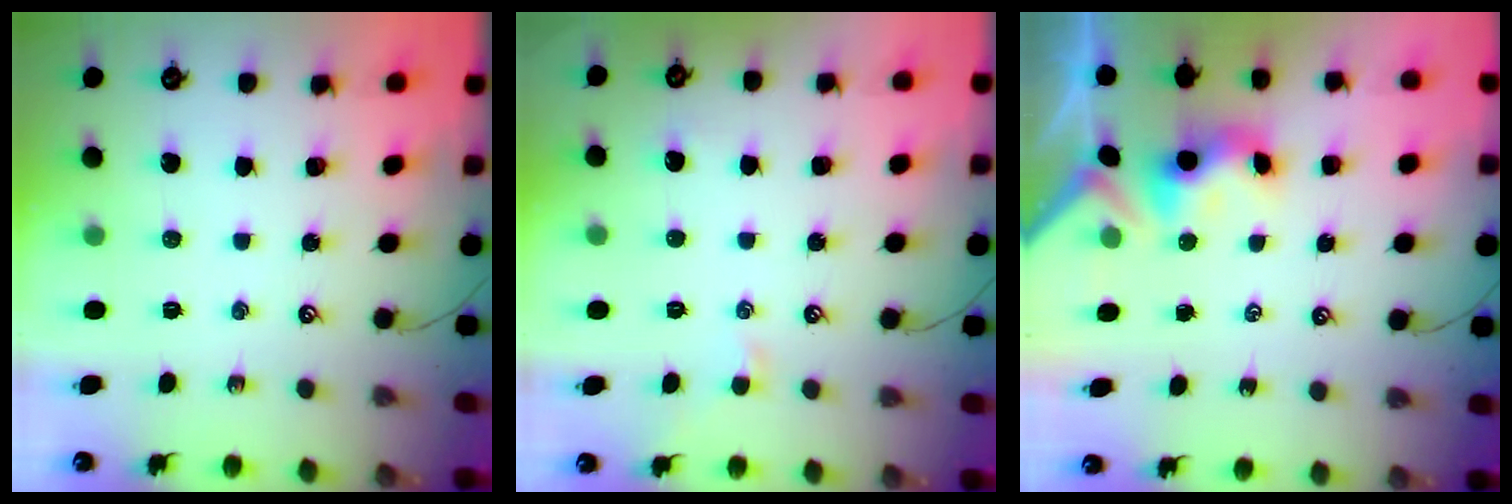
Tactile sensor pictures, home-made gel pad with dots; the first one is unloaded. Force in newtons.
{"total": 0.5, "press": 0.3, "slide": 0.4}
{"total": 3.8, "press": 3.8, "slide": 0.2}